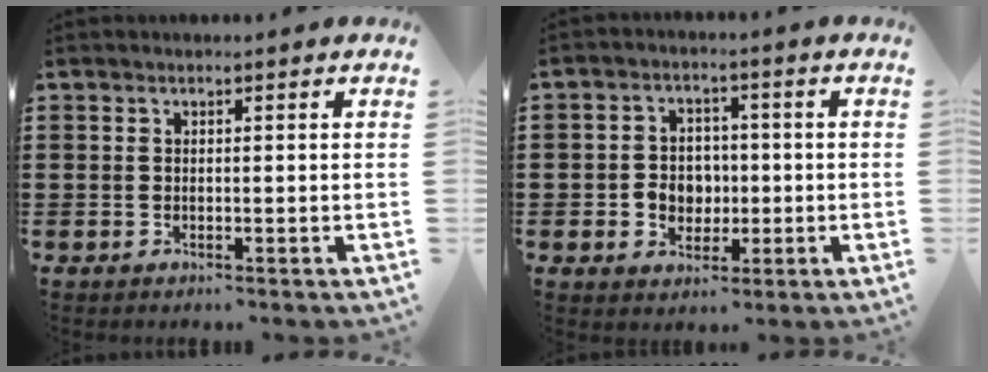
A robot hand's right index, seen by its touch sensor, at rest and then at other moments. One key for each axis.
{"total": 4.3, "fx": -0.7, "fy": 4.0, "fz": 1.5, "tx": -0.032, "ty": 0.007, "tz": -0.017}